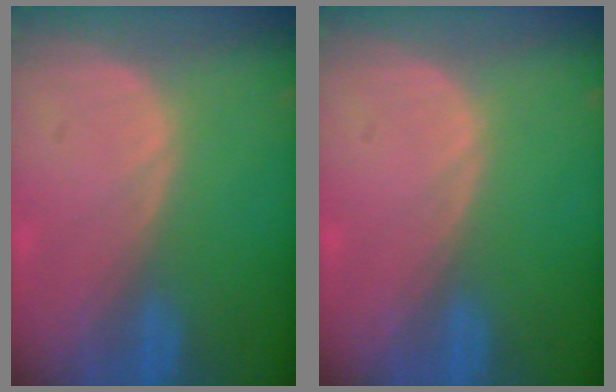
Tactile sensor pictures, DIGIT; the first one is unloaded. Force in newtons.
{"total": 0.0}